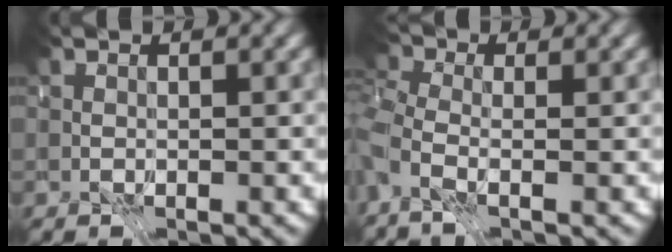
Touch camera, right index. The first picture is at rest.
{"total": 4.2, "force": [-2.4, 1.4, 3.1], "torque": [-0.054, 0.000, -0.054]}